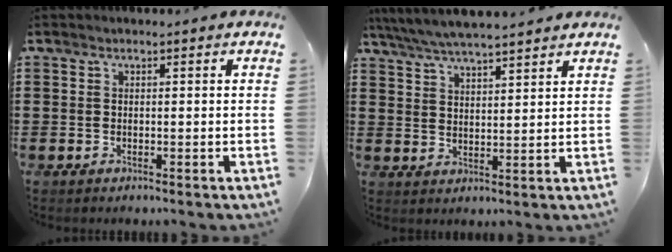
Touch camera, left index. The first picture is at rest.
{"total": 5.1, "force": [4.8, 0.0, 1.6], "torque": [-0.048, -0.019, 0.085]}